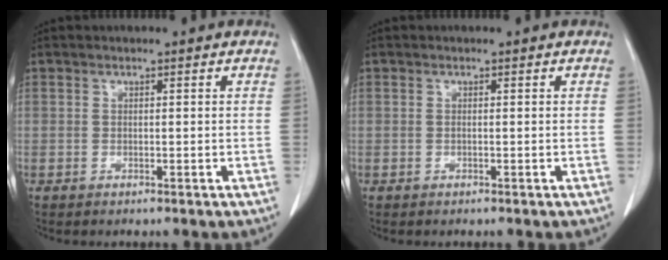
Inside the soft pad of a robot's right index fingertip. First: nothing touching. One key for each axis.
{"total": 0.0}